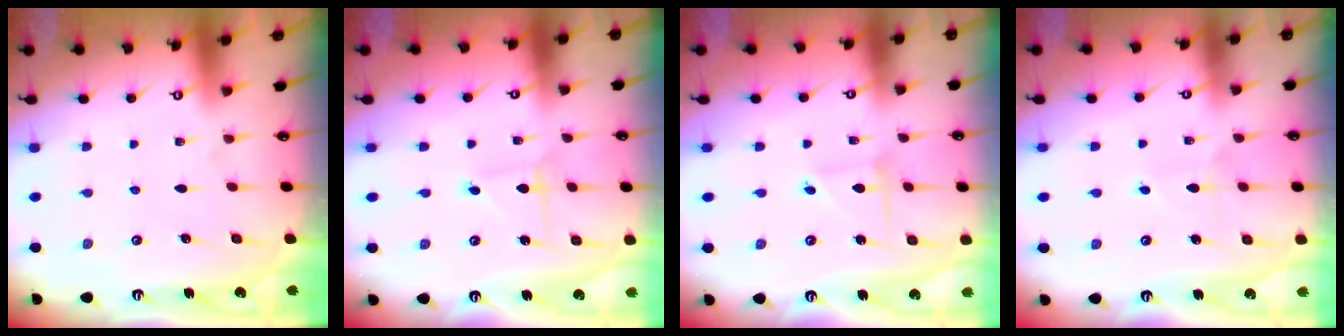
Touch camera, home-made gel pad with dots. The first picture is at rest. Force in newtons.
{"total": 2.2, "press": 2.1, "slide": 0.3}
{"total": 2.3, "press": 2.3, "slide": 0.2}
{"total": 5.4, "press": 5.4, "slide": 0.3}